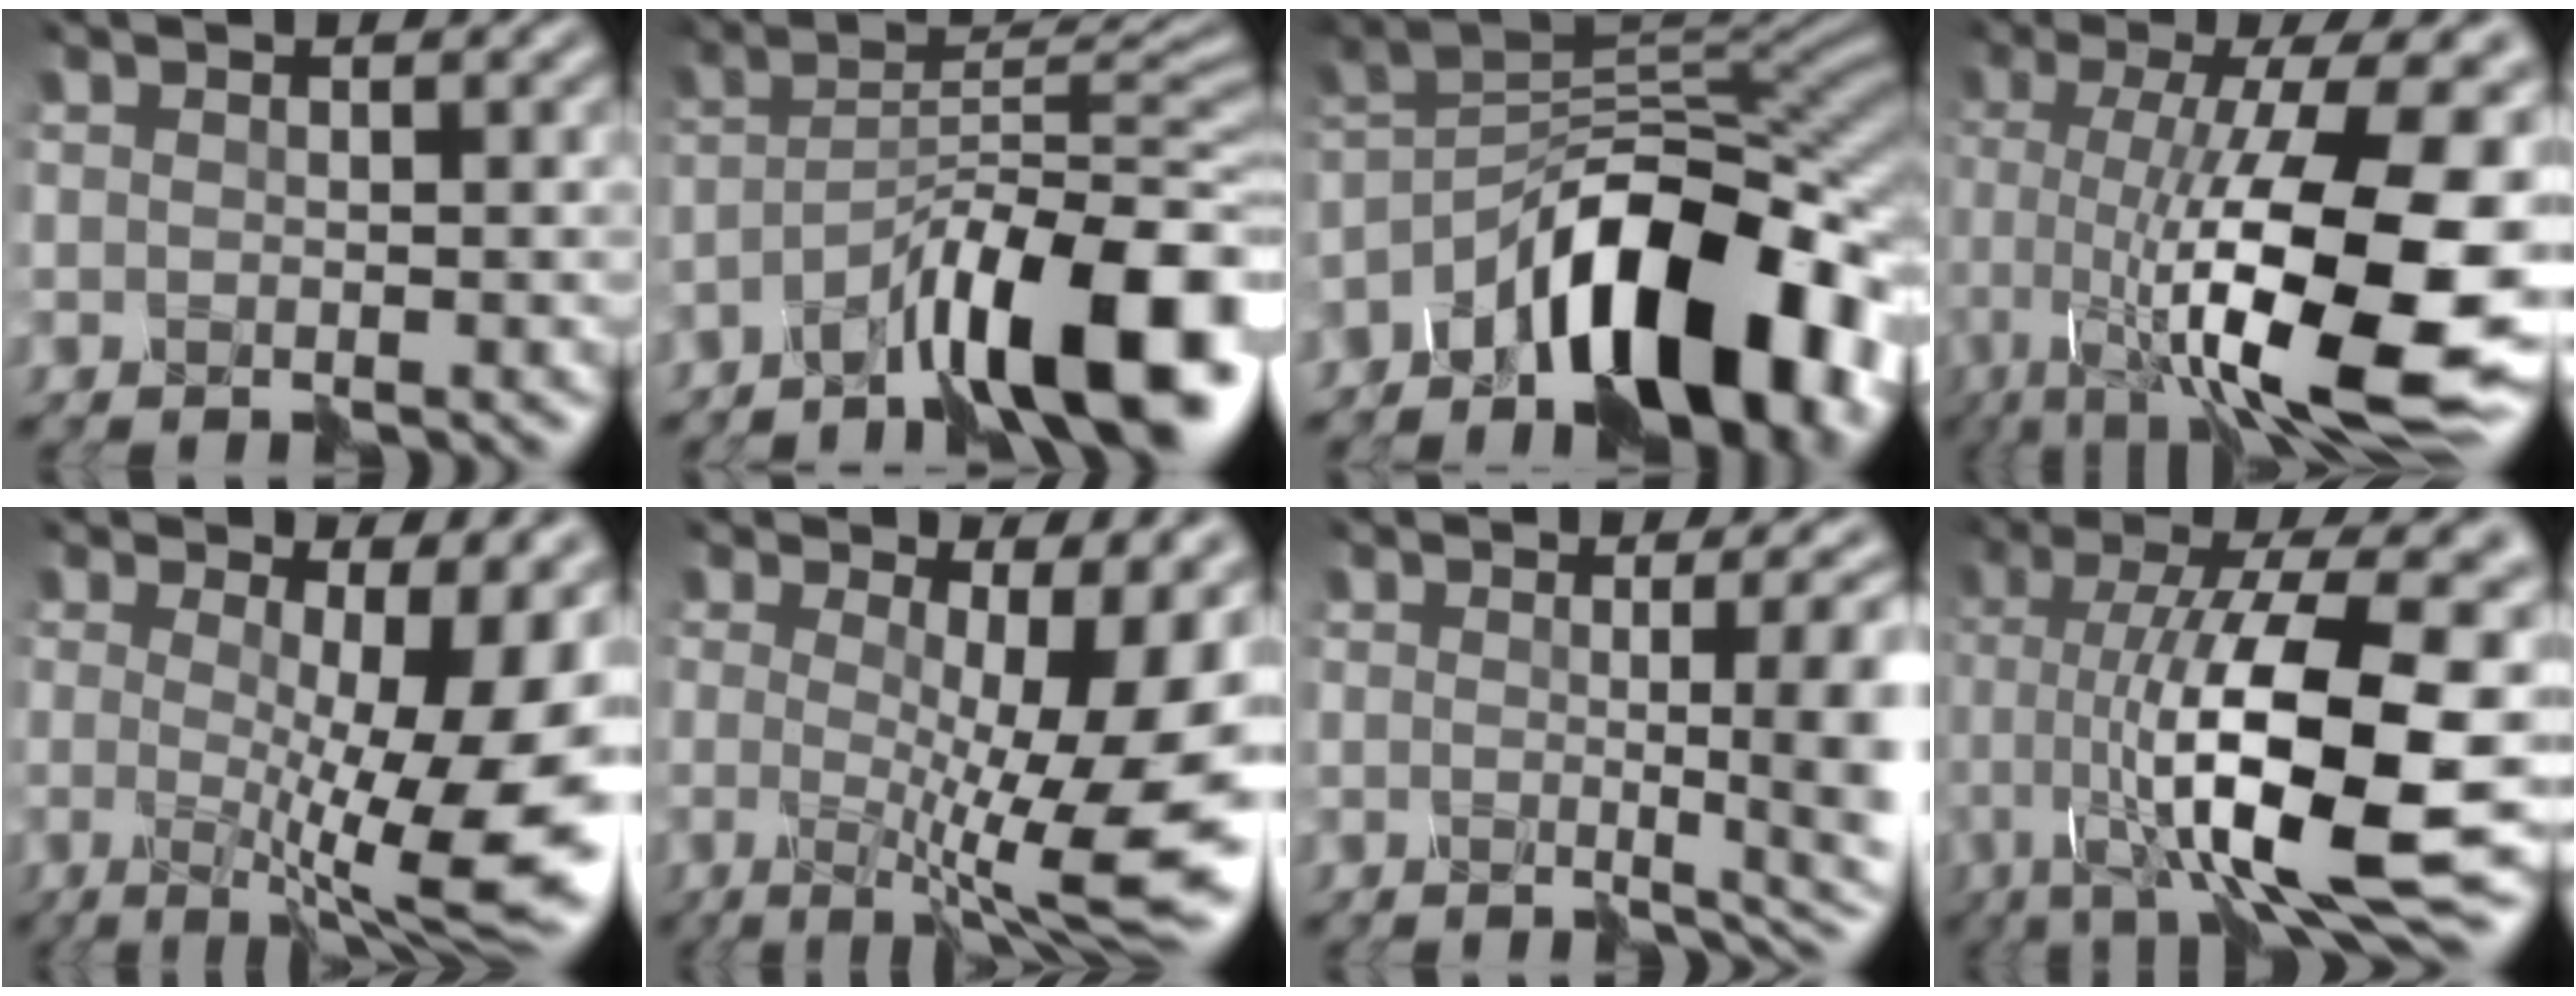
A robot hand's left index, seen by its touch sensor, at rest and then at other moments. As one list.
[{"total": 11.6, "force": [-7.4, 2.1, 8.7], "torque": [-0.121, 0.015, -0.125]}, {"total": 12.4, "force": [-7.9, 4.6, 8.4], "torque": [-0.115, 0.009, -0.137]}, {"total": 15.2, "force": [-3.1, 4.3, 14.3], "torque": [-0.218, 0.000, -0.045]}, {"total": 11.2, "force": [-0.4, 2.8, 10.8], "torque": [-0.140, -0.012, -0.007]}, {"total": 11.1, "force": [-0.3, 2.7, 10.8], "torque": [-0.138, -0.011, -0.005]}, {"total": 7.3, "force": [-0.4, 2.3, 7.0], "torque": [-0.059, -0.002, -0.002]}, {"total": 13.3, "force": [-2.8, 2.9, 12.7], "torque": [-0.205, 0.008, -0.038]}]